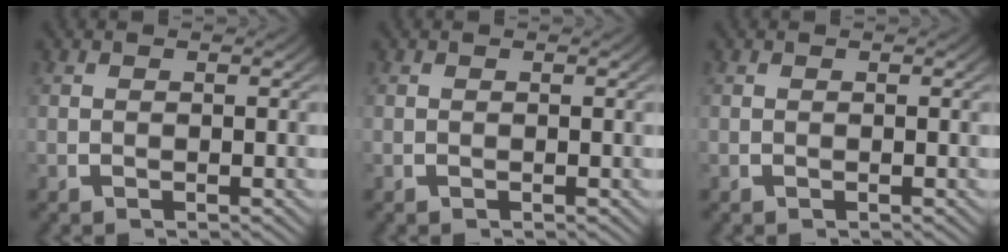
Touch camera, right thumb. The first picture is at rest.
{"total": 0.0}
{"total": 0.0}